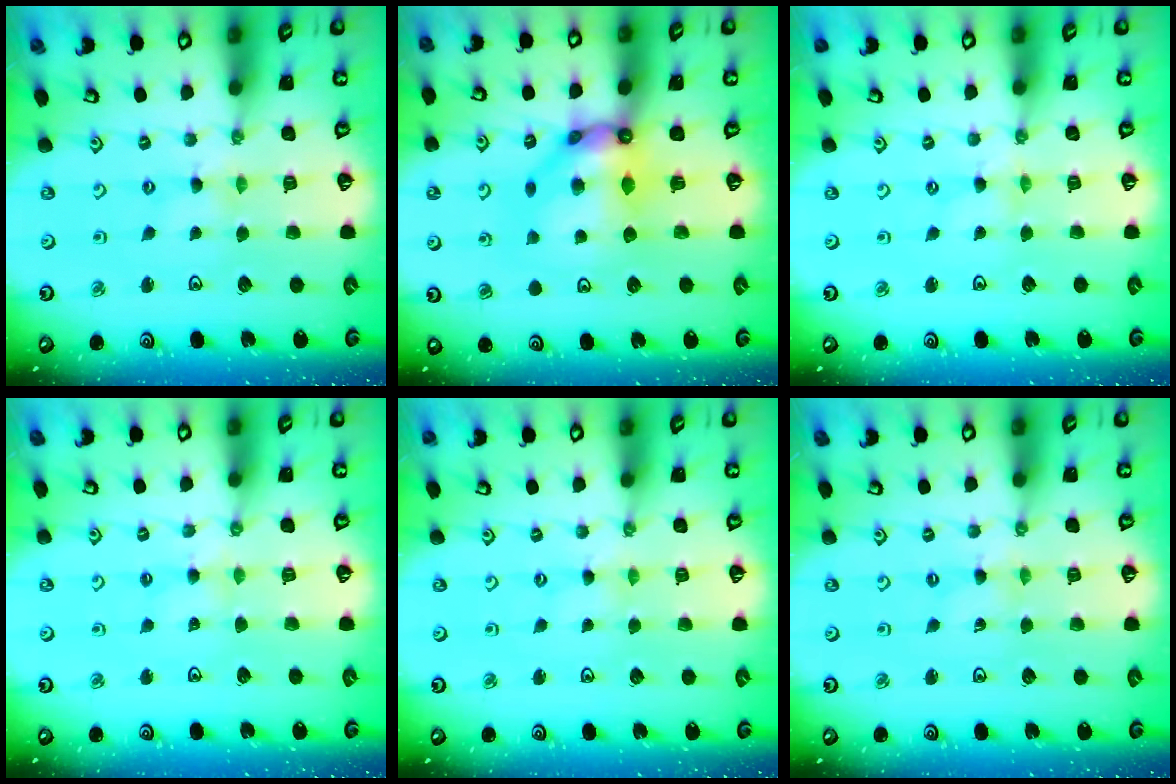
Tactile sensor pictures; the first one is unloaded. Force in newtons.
{"total": 11.2, "press": 11.1, "slide": 1.5}
{"total": 0.8, "press": 0.8, "slide": 0.2}
{"total": 2.3, "press": 2.3, "slide": 0.4}
{"total": 0.7, "press": 0.6, "slide": 0.1}
{"total": 0.0}